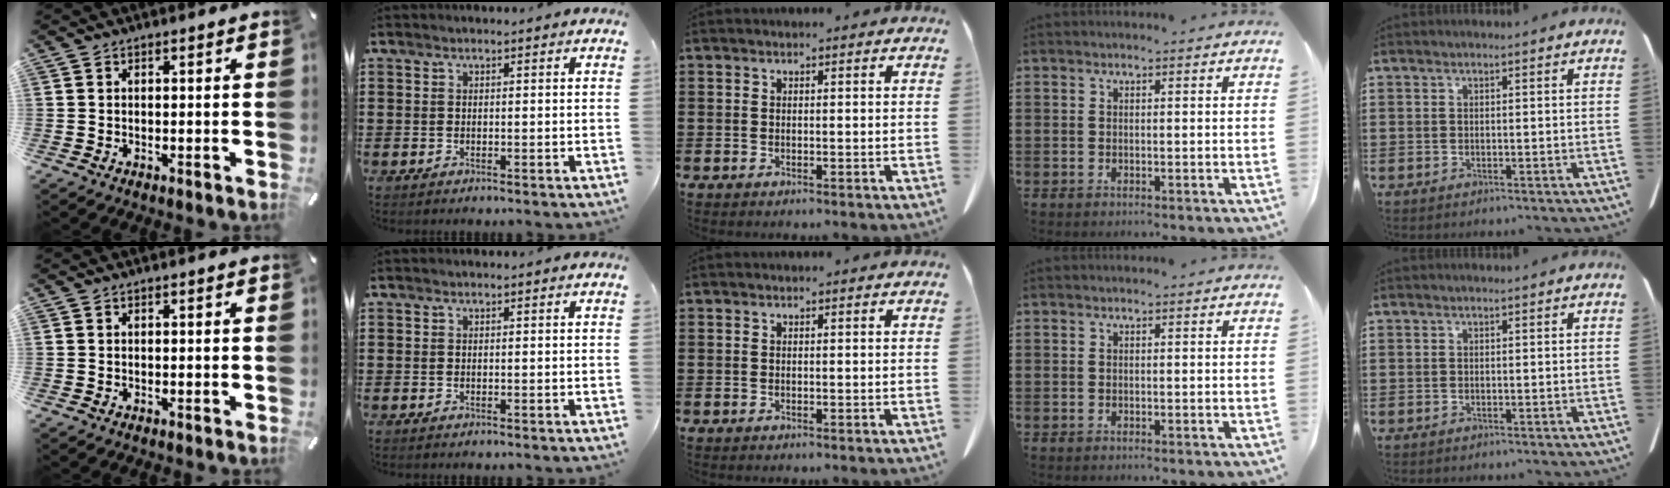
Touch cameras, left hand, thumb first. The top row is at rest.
{}